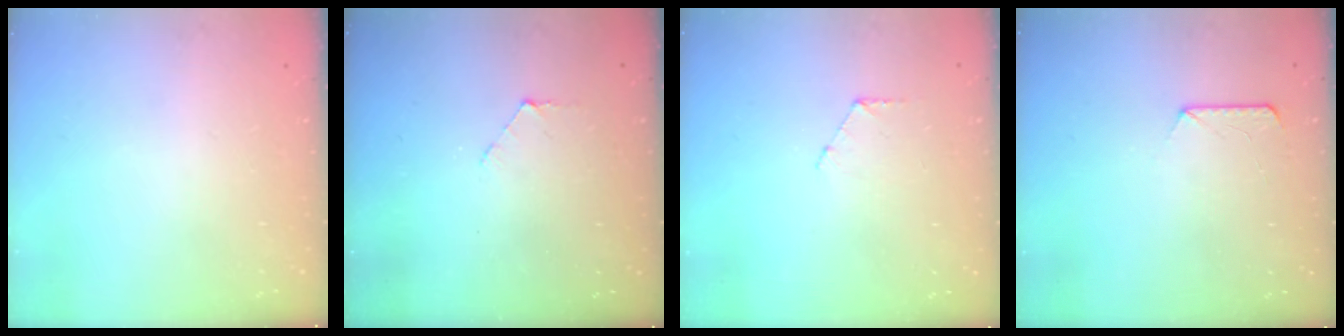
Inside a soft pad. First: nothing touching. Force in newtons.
{"total": 3.5, "press": 3.5, "slide": 0.4}
{"total": 4.6, "press": 4.6, "slide": 0.4}
{"total": 7.6, "press": 7.6, "slide": 0.8}